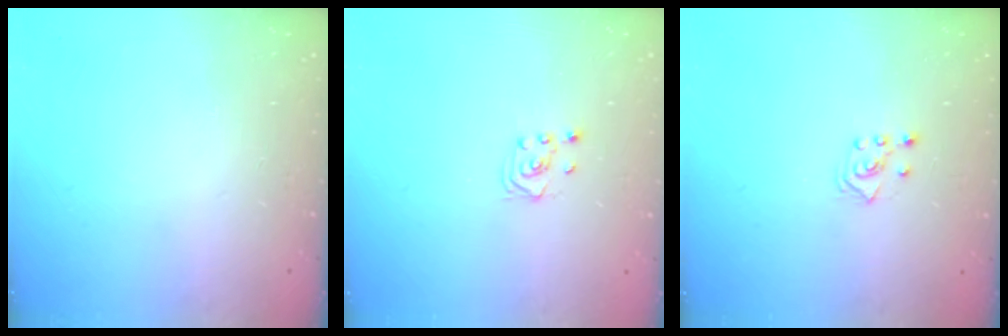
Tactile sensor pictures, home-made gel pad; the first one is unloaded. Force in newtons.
{"total": 2.3, "press": 2.2, "slide": 0.8}
{"total": 3.6, "press": 3.5, "slide": 0.7}